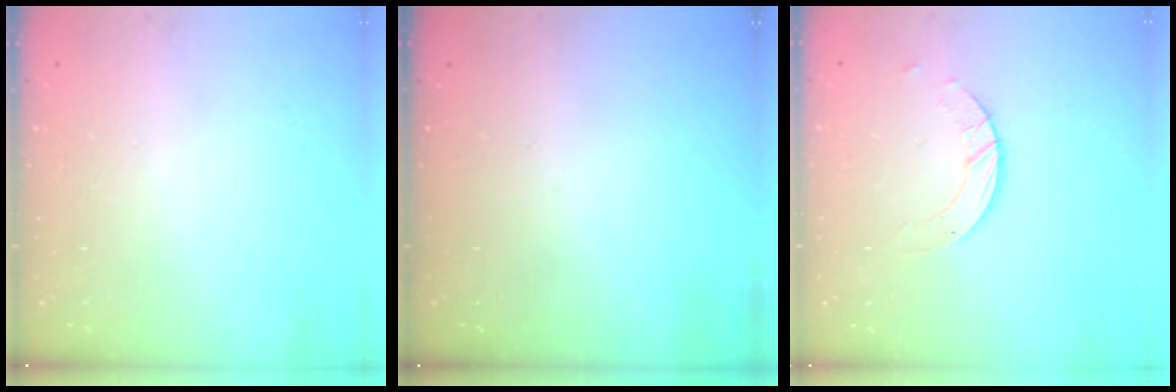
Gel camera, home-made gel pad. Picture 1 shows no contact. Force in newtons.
{"total": 0.0}
{"total": 3.6, "press": 3.6, "slide": 0.2}